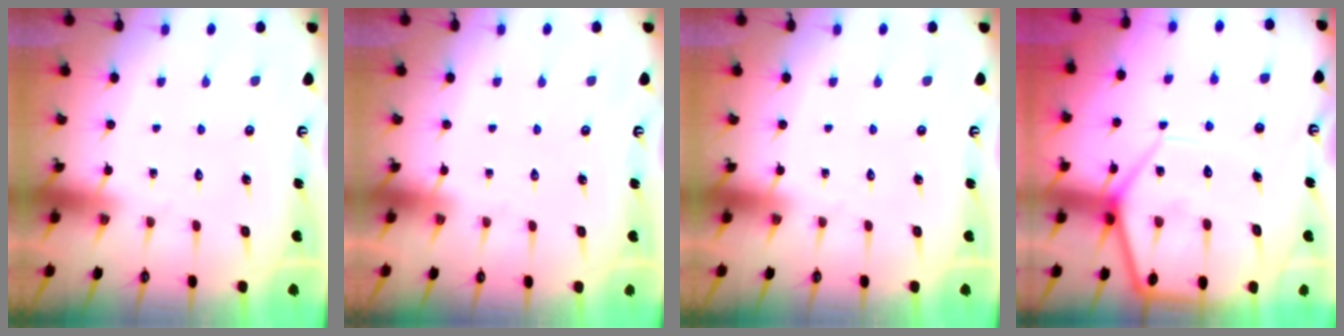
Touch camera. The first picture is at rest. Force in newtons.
{"total": 0.0}
{"total": 0.0}
{"total": 12.4, "press": 12.3, "slide": 1.2}